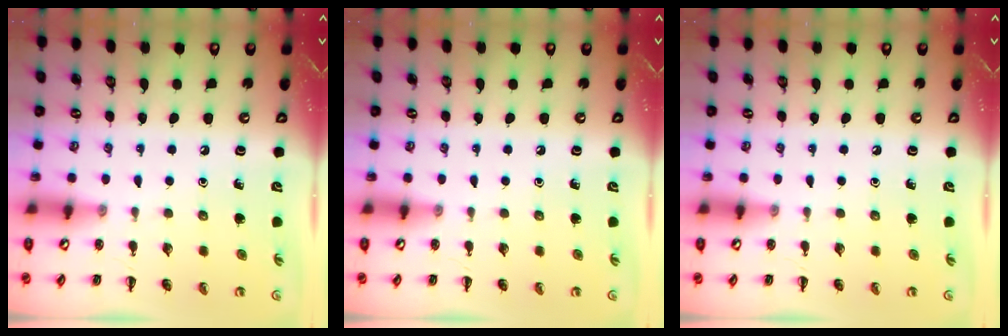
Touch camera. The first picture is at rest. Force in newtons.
{"total": 0.0}
{"total": 0.0}